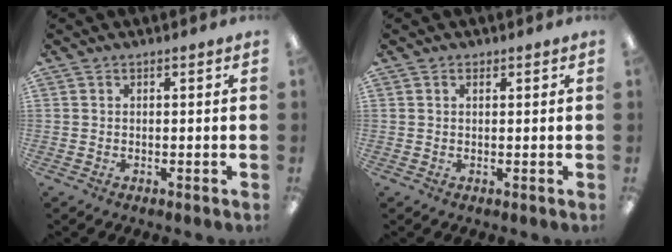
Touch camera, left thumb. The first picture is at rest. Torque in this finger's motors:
{"motor_torque": [0.06, -0.03, -0.32, -0.18, 0.02]}